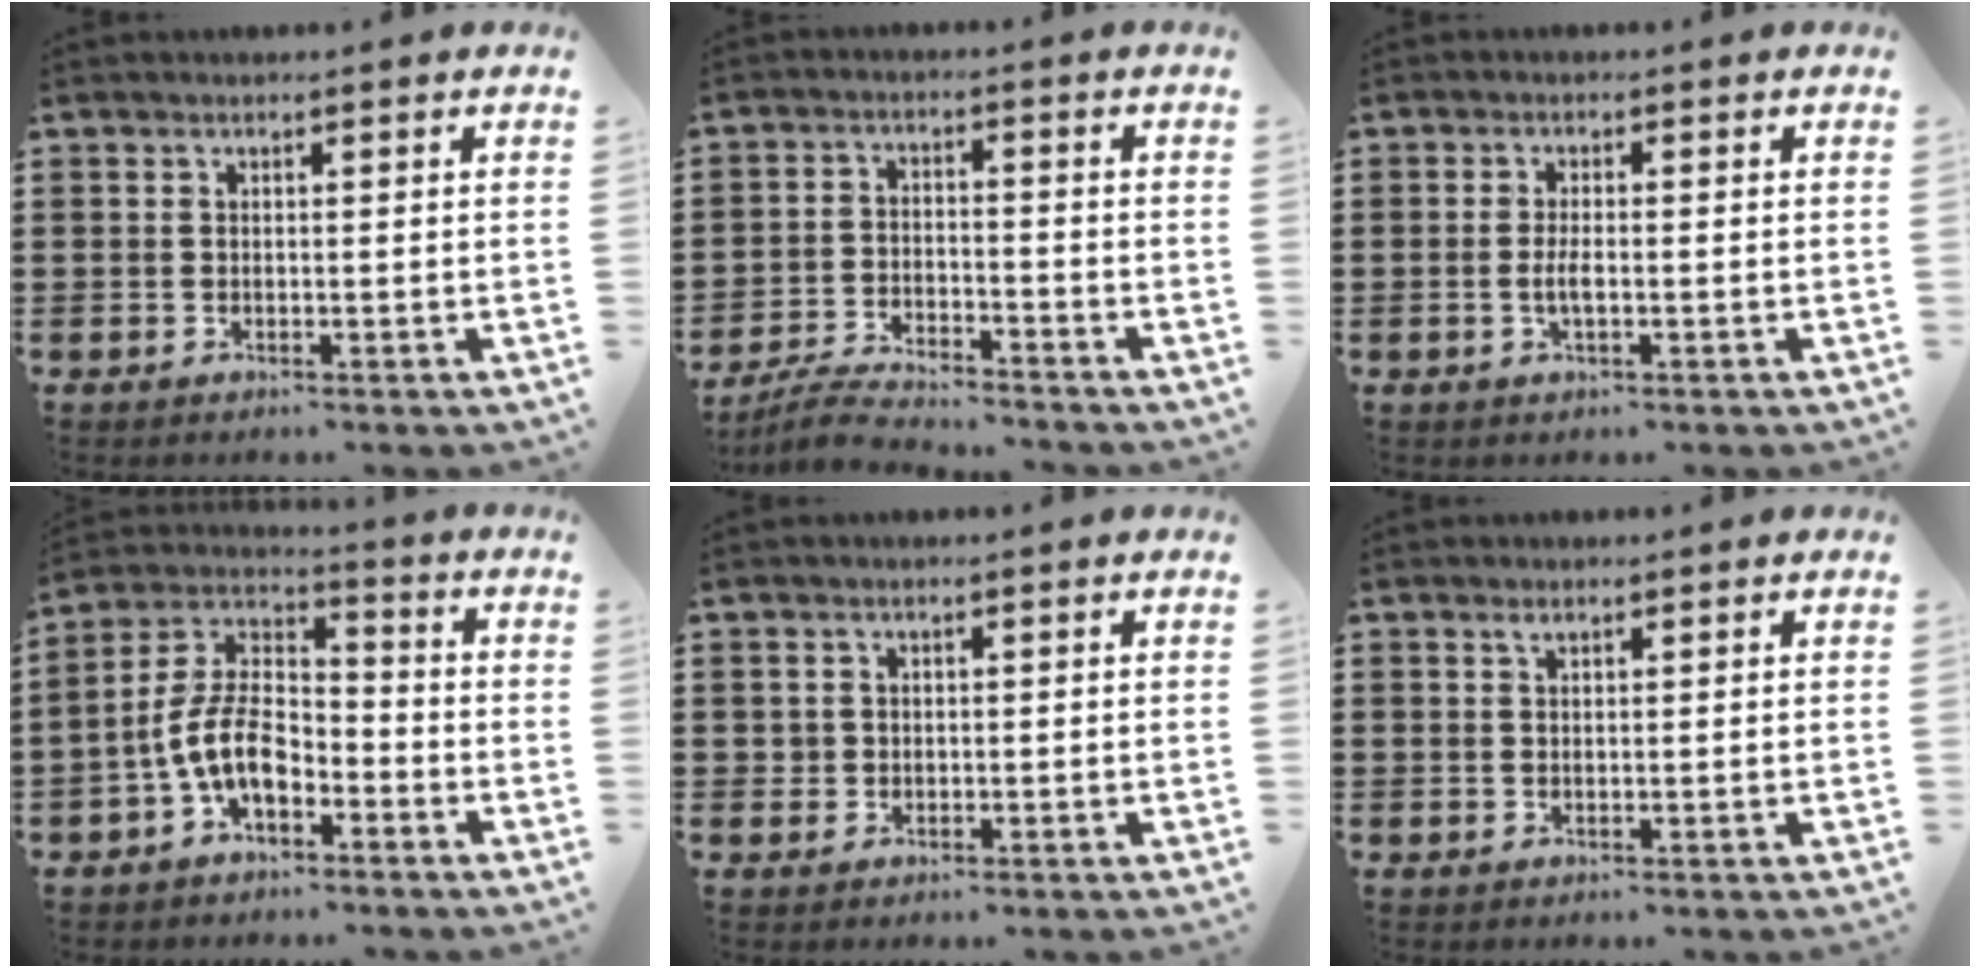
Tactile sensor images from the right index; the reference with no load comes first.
{"total": 4.9, "force": [-4.8, 0.4, 1.1], "torque": [-0.031, 0.000, -0.099]}
{"total": 2.4, "force": [-0.5, 0.6, 2.2], "torque": [-0.048, -0.002, -0.012]}
{"total": 9.7, "force": [-3.9, 4.9, 7.5], "torque": [-0.175, 0.002, -0.077]}
{"total": 0.9, "force": [0.2, 0.9, 0.1], "torque": [-0.003, 0.005, 0.002]}
{"total": 0.9, "force": [0.6, 0.3, 0.6], "torque": [-0.013, 0.002, 0.010]}